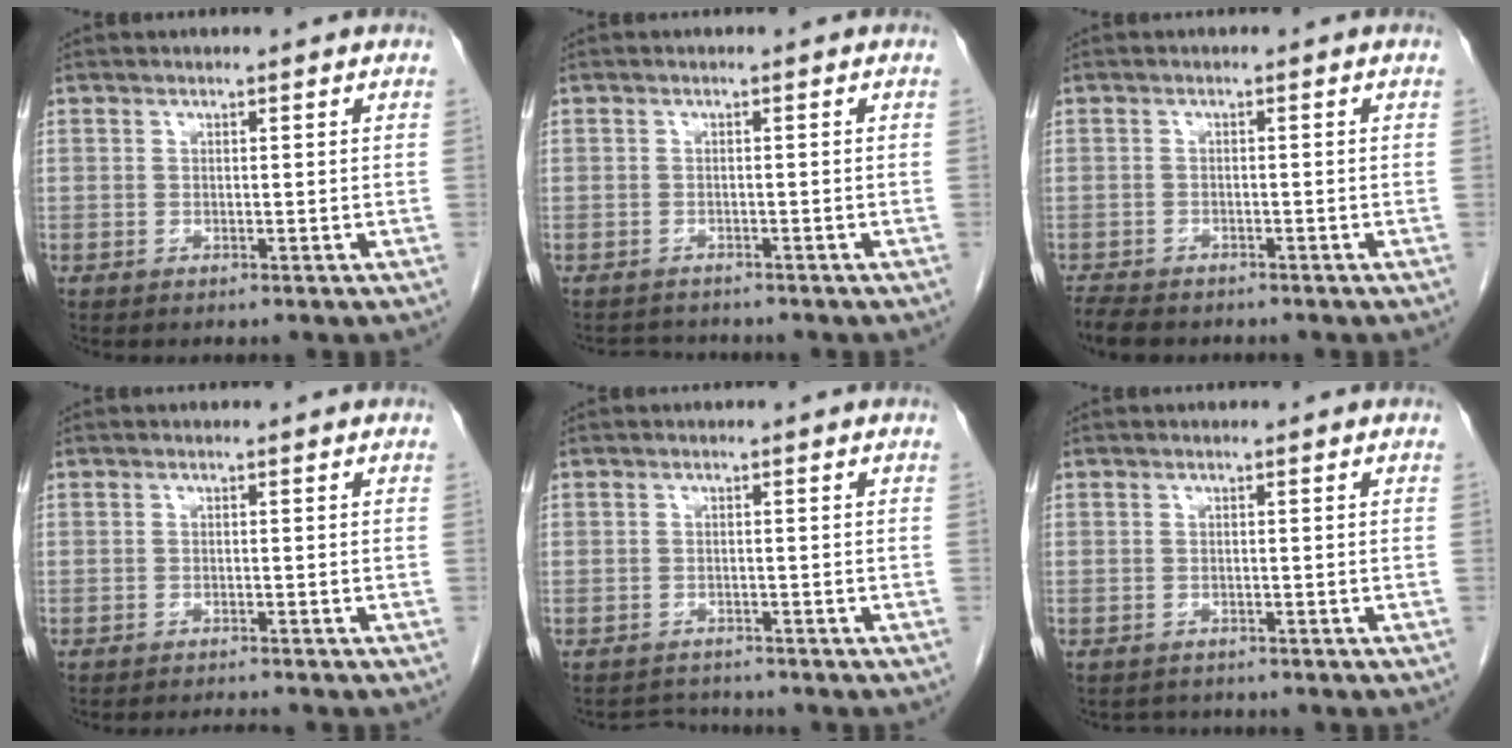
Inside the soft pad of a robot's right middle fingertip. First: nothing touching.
{"total": 1.9, "force": [-1.8, 0.4, -0.5], "torque": [0.005, -0.008, -0.031]}
{"total": 4.7, "force": [-4.0, 1.6, 1.8], "torque": [-0.034, -0.010, -0.062]}
{"total": 1.8, "force": [-1.8, -0.4, 0.3], "torque": [-0.005, -0.006, -0.026]}
{"total": 2.1, "force": [-1.8, 0.5, -0.9], "torque": [0.008, -0.007, -0.033]}
{"total": 1.4, "force": [-1.3, 0.5, -0.4], "torque": [0.002, -0.003, -0.021]}